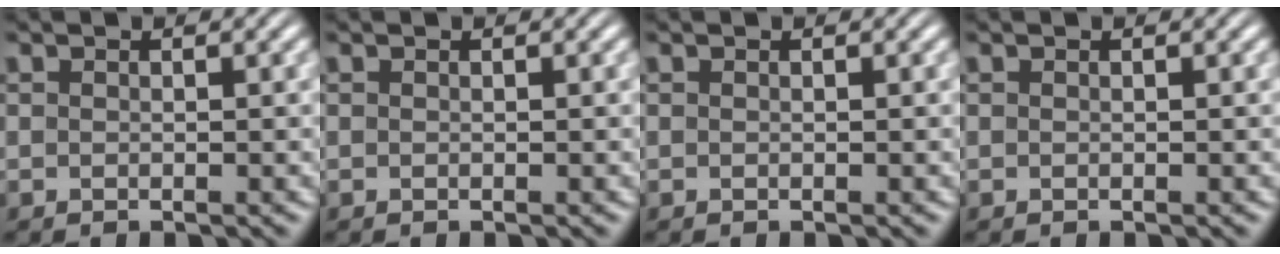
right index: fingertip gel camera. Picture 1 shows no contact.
{"total": 0.0}
{"total": 0.0}
{"total": 0.0}